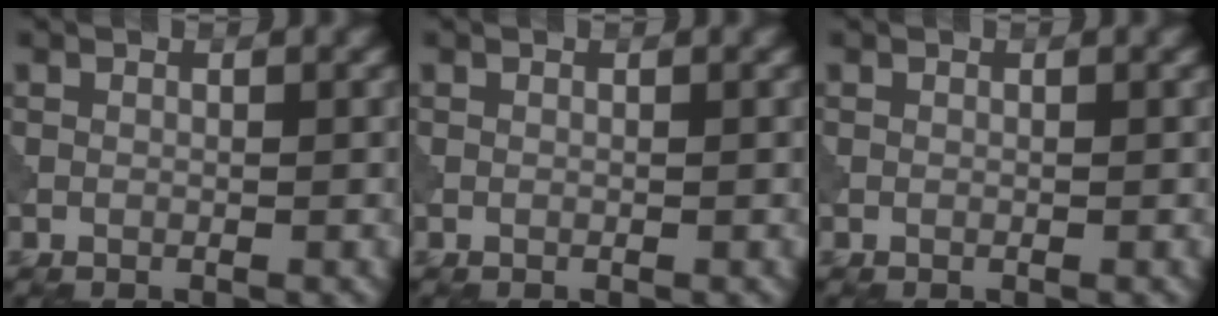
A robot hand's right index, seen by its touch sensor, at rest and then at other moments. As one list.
[{"total": 0.0}, {"total": 0.0}]